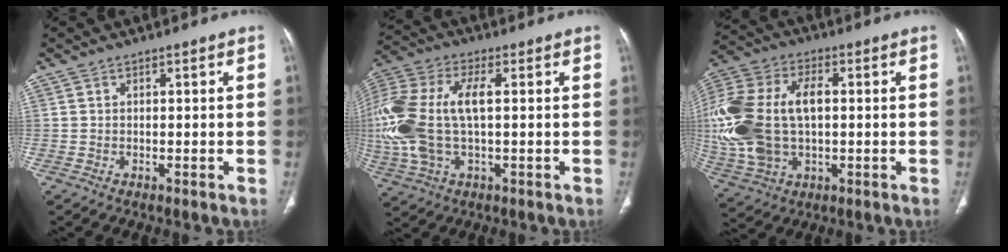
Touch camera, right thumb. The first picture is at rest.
{"total": 19.5, "force": [0.6, 9.7, 17.0], "torque": [-0.412, 0.012, 0.014]}
{"total": 22.7, "force": [0.4, 13.8, 18.0], "torque": [-0.418, 0.009, 0.016]}